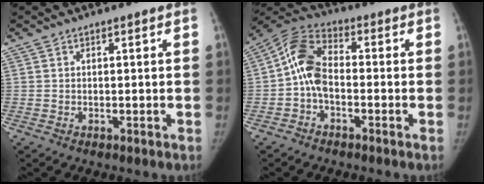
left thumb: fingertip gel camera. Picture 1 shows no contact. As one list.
[{"total": 8.7, "force": [-1.4, 5.4, 6.6], "torque": [-0.122, 0.031, -0.041]}]